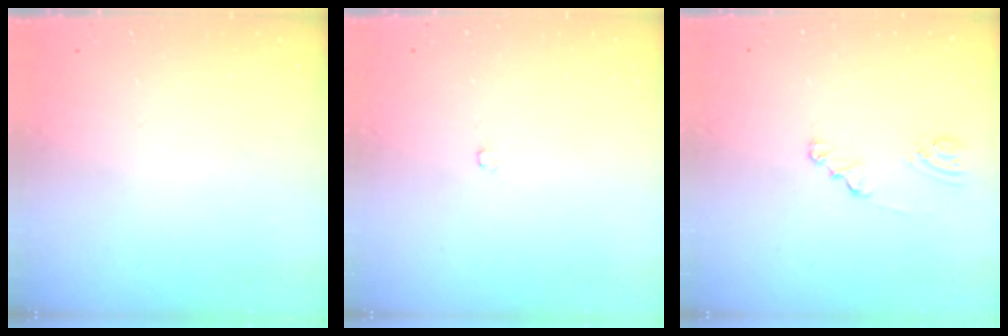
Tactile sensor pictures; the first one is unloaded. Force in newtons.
{"total": 2.0, "press": 2.0, "slide": 0.3}
{"total": 1.7, "press": 1.7, "slide": 0.3}